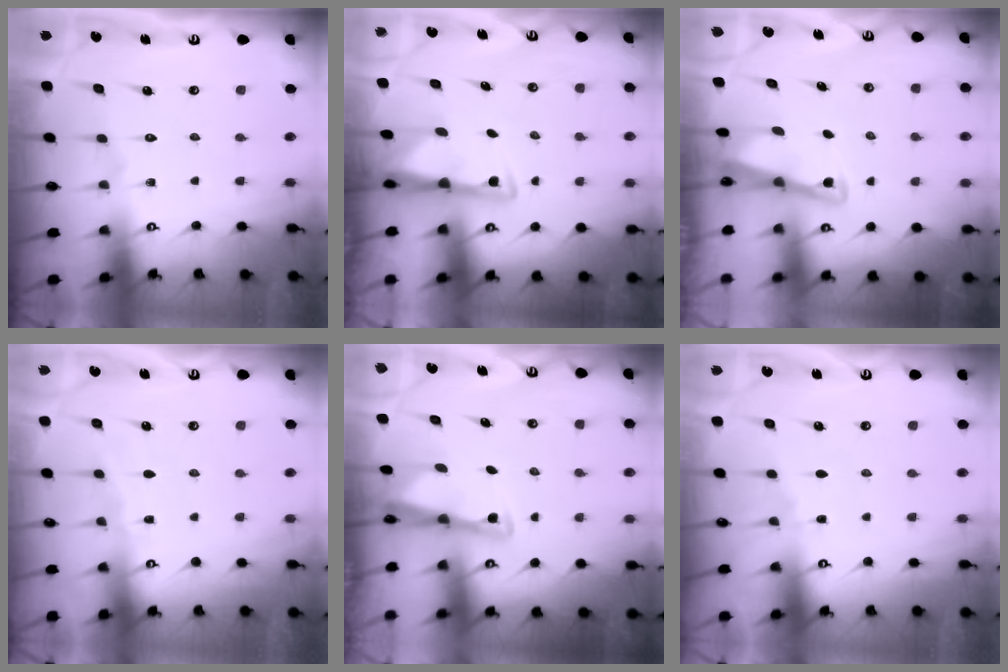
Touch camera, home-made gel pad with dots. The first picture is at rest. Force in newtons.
{"total": 2.8, "press": 2.8, "slide": 0.5}
{"total": 2.8, "press": 2.8, "slide": 0.4}
{"total": 3.0, "press": 3.0, "slide": 0.4}
{"total": 2.8, "press": 2.8, "slide": 0.2}
{"total": 2.9, "press": 2.9, "slide": 0.5}